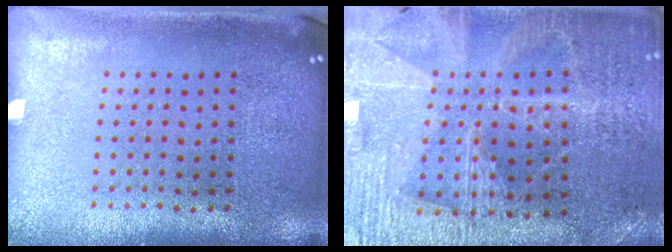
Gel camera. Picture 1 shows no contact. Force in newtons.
{"total": 3.0, "press": 3.0, "slide": 0.4}